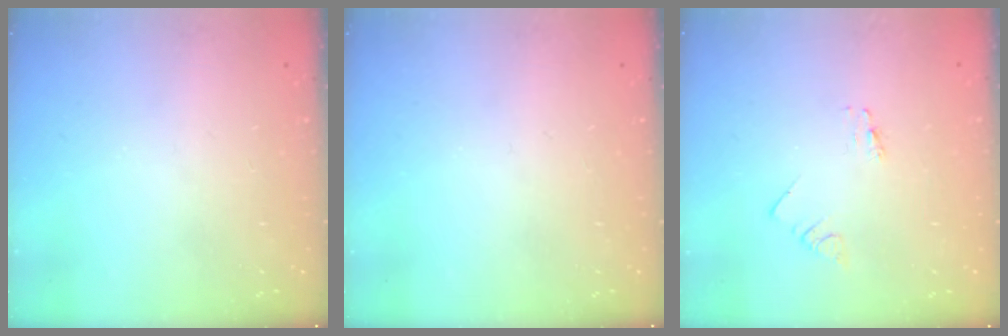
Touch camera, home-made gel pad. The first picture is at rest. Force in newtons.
{"total": 0.0}
{"total": 0.0}